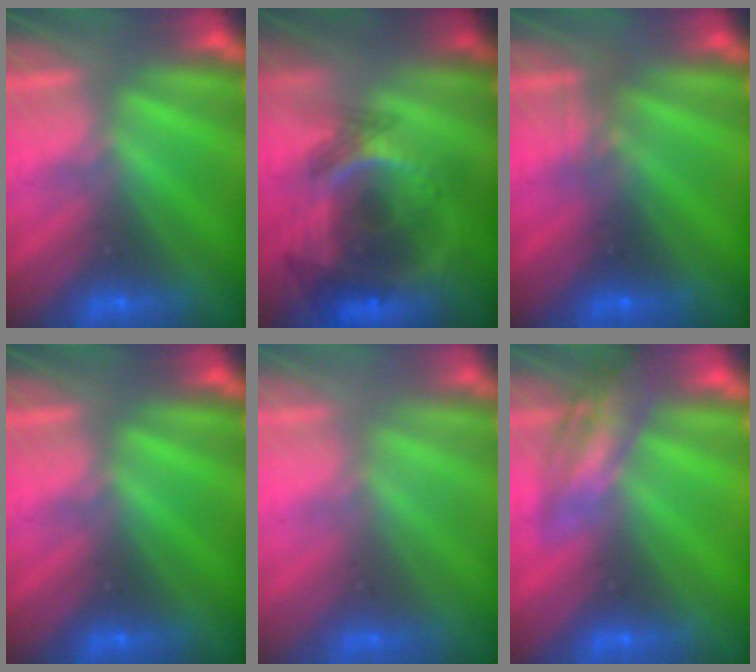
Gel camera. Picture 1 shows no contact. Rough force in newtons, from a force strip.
{"total": 8.5}
{"total": 2.3}
{"total": 0.0}
{"total": 2.4}
{"total": 2.3}